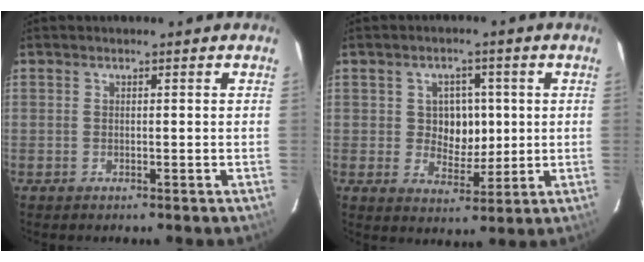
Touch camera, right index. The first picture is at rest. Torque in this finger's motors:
{"motor_torque": [0.00, 0.11, 0.02, 0.03]}